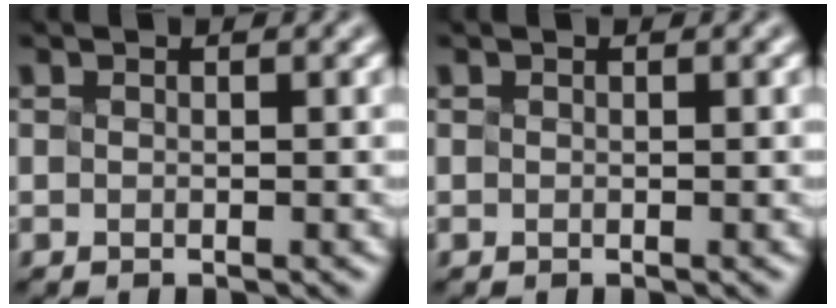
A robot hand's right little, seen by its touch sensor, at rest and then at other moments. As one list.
[{"total": 0.0}]